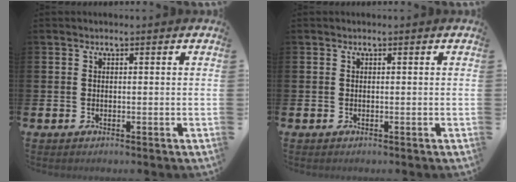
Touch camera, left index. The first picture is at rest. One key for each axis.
{"total": 0.0}